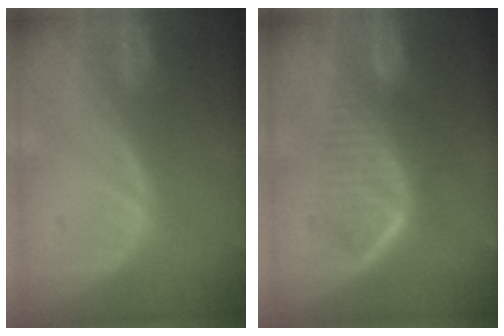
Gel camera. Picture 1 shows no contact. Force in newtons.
{"total": 6.8, "press": 5.9, "slide": 3.4}